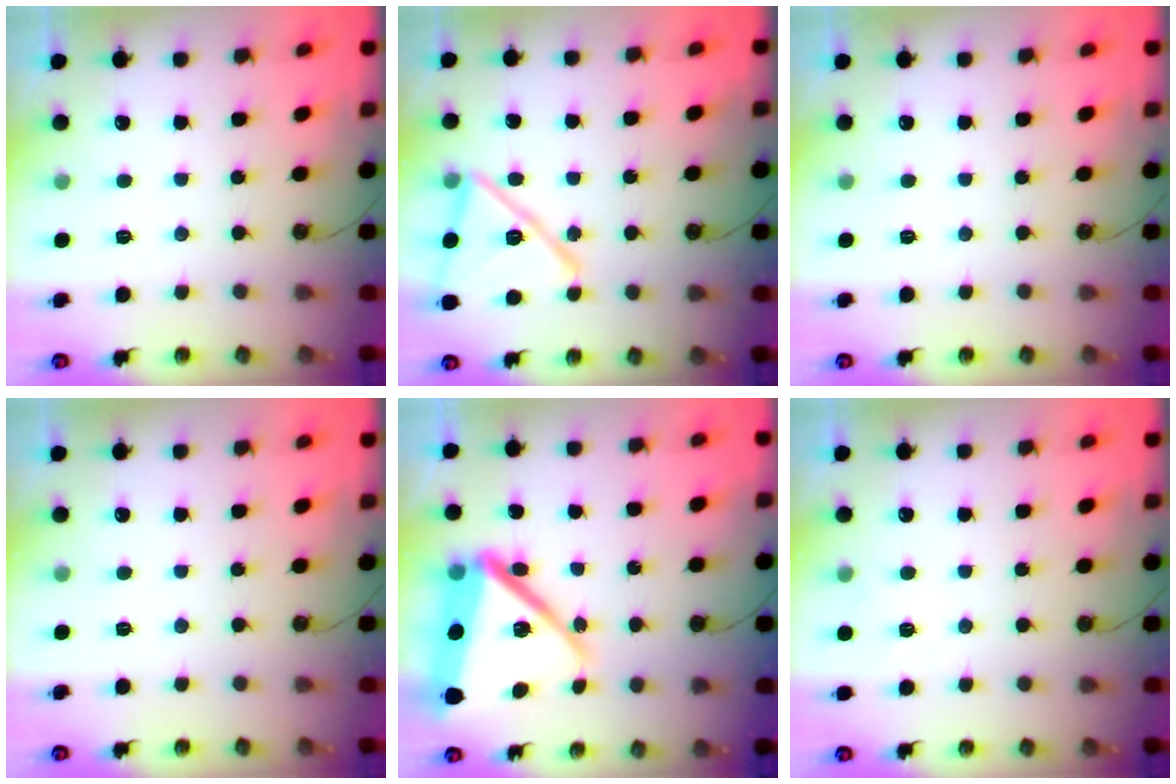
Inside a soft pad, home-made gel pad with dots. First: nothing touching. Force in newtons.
{"total": 17.2, "press": 17.2, "slide": 0.4}
{"total": 0.0}
{"total": 0.0}
{"total": 20.9, "press": 20.5, "slide": 4.0}
{"total": 2.9, "press": 2.9, "slide": 0.2}